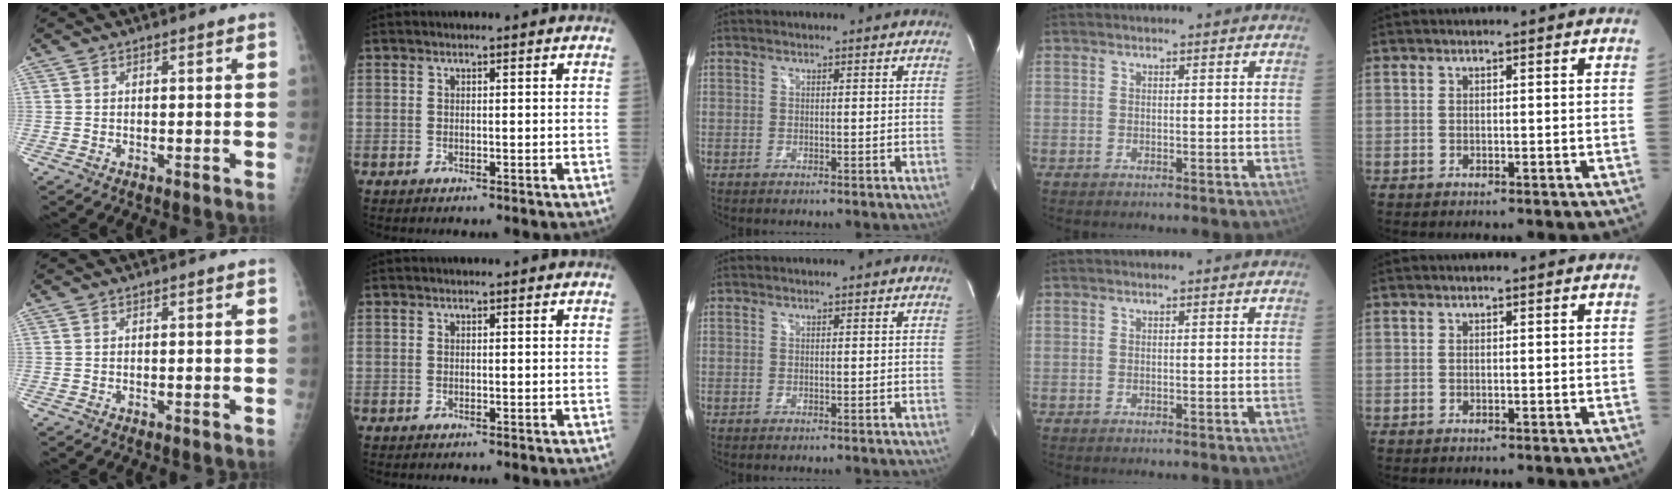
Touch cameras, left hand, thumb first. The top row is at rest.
{}